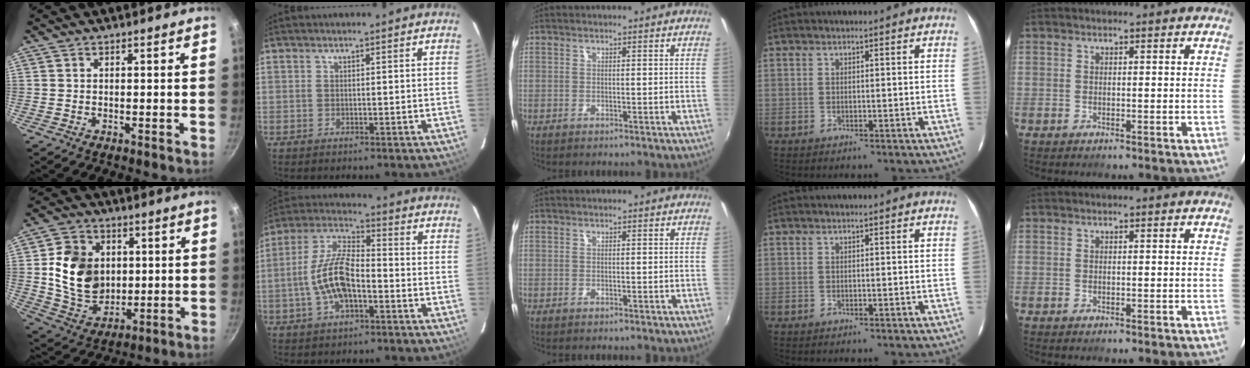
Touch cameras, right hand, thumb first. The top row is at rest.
{"thumb": {"total": 15.4, "force": [1.9, 12.2, 9.2], "torque": [-0.135, -0.005, 0.044]}, "index": {"total": 11.8, "force": [-3.3, 4.9, 10.1], "torque": [-0.214, 0.009, -0.062]}}